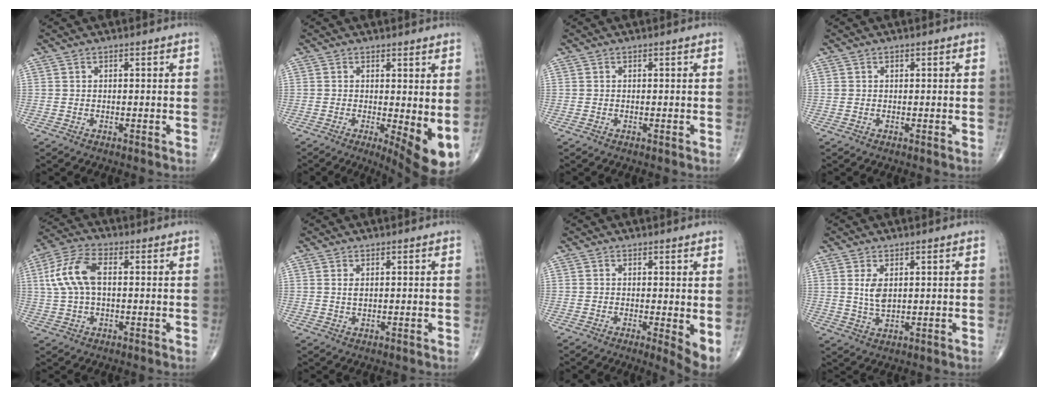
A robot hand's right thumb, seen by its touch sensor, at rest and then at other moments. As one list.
[{"total": 8.6, "force": [-0.4, 2.7, 8.1], "torque": [-0.109, -0.019, -0.001]}, {"total": 0.0}, {"total": 0.7, "force": [0.2, 0.6, 0.3], "torque": [0.000, 0.000, 0.003]}, {"total": 9.9, "force": [1.2, 5.2, 8.3], "torque": [-0.182, 0.024, 0.021]}, {"total": 1.4, "force": [0.5, 0.7, 1.2], "torque": [-0.023, -0.003, 0.012]}, {"total": 4.0, "force": [0.2, 1.0, 3.9], "torque": [-0.055, -0.012, -0.001]}, {"total": 4.2, "force": [1.1, 2.2, 3.4], "torque": [-0.065, -0.012, 0.029]}]